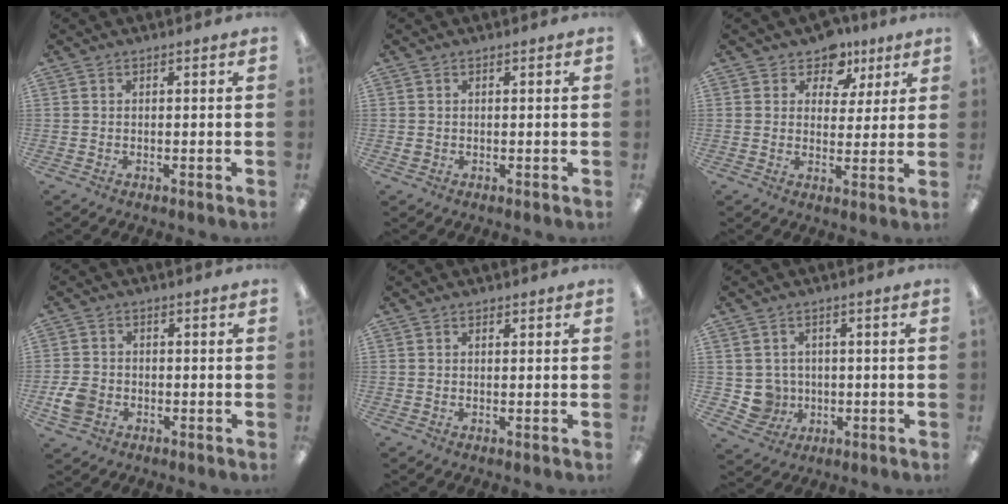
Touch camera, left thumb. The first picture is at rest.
{"total": 1.0, "force": [0.3, 0.9, 0.4], "torque": [-0.010, 0.005, 0.004]}
{"total": 8.1, "force": [5.5, 5.6, 2.2], "torque": [-0.033, -0.032, 0.099]}
{"total": 5.4, "force": [-1.8, 4.2, 2.8], "torque": [-0.055, 0.005, -0.036]}
{"total": 1.0, "force": [0.6, 0.5, 0.6], "torque": [-0.014, 0.001, 0.011]}
{"total": 5.3, "force": [0.5, 5.3, 0.8], "torque": [-0.031, 0.002, 0.016]}